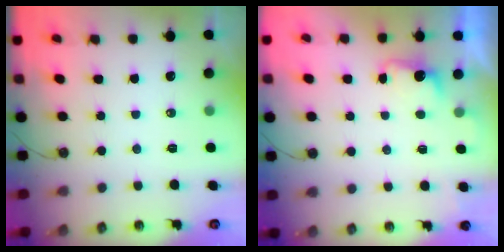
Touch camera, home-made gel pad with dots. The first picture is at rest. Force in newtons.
{"total": 1.5, "press": 1.3, "slide": 0.8}